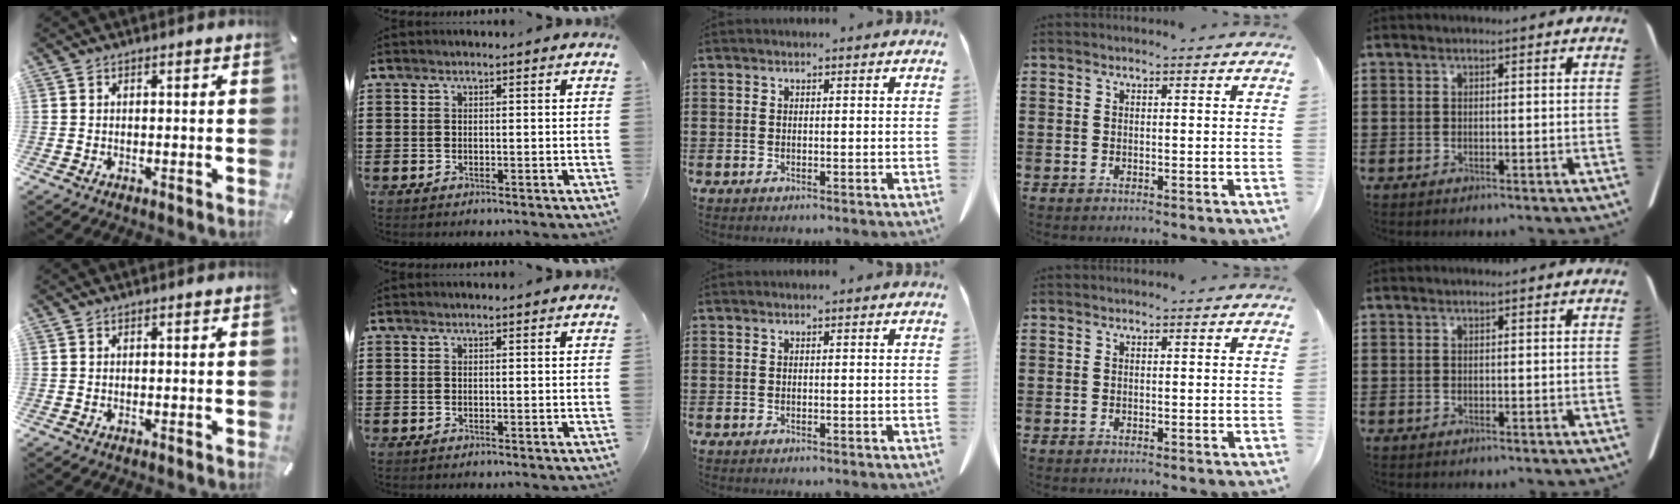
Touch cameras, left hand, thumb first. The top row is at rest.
{}